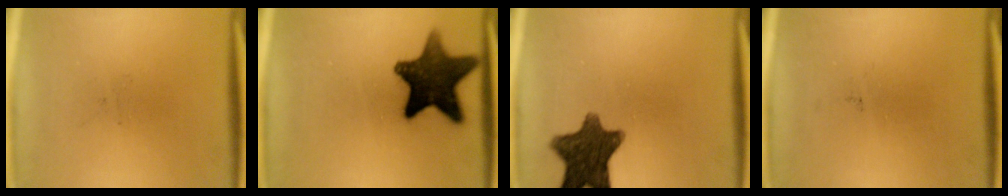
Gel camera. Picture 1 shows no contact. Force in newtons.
{"total": 14.4}
{"total": 11.4}
{"total": 0.0}